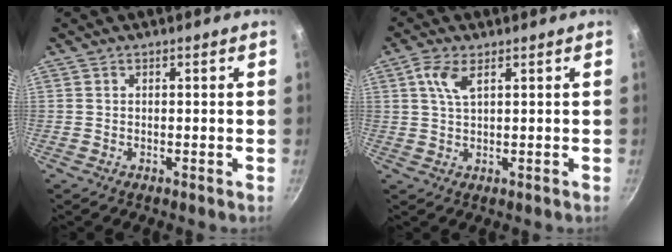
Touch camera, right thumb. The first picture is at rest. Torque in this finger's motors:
{"motor_torque": [-0.16, 0.29, 0.22, 0.02, 0.18]}